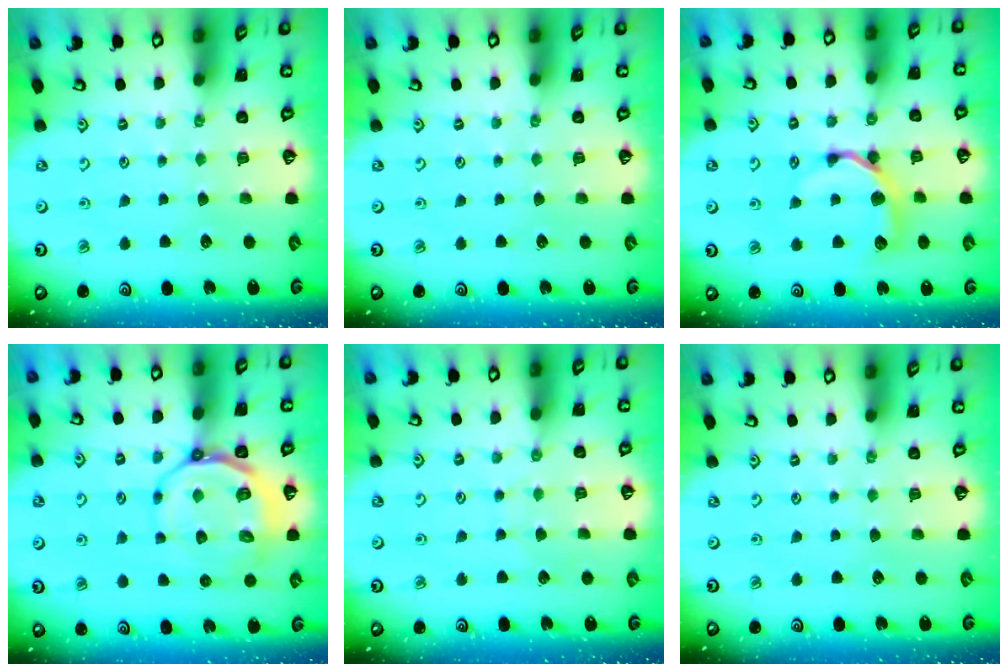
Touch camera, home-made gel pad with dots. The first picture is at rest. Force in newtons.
{"total": 0.0}
{"total": 10.1, "press": 10.0, "slide": 1.2}
{"total": 11.7, "press": 11.4, "slide": 2.9}
{"total": 3.1, "press": 3.1, "slide": 0.4}
{"total": 0.0}